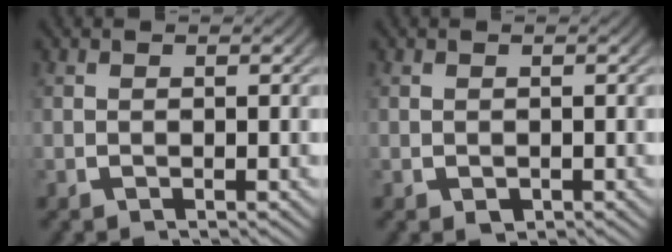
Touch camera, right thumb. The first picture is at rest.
{"total": 1.2, "force": [-0.5, 1.0, 0.6], "torque": [-0.012, -0.008, -0.002]}